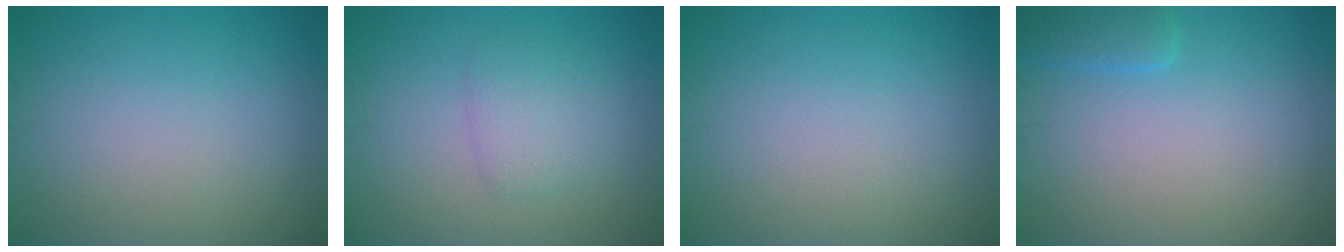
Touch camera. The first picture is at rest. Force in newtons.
{"total": 2.4, "press": 2.4, "slide": 0.1}
{"total": 0.0}
{"total": 1.9, "press": 1.9, "slide": 0.1}